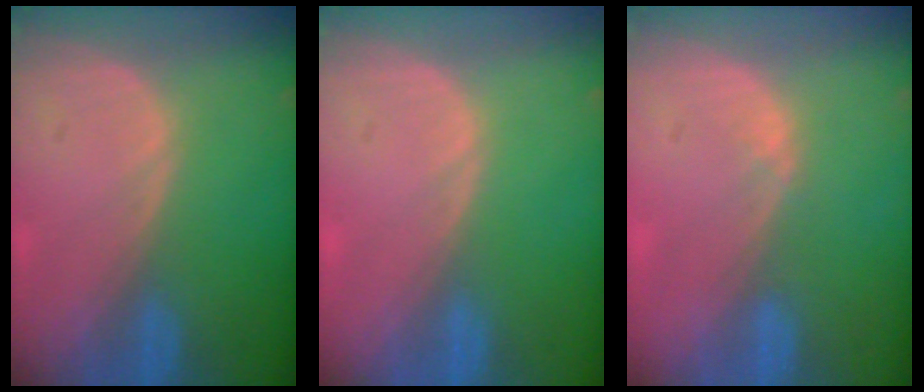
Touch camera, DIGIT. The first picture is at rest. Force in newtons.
{"total": 0.0}
{"total": 1.0, "press": 0.8, "slide": 0.6}